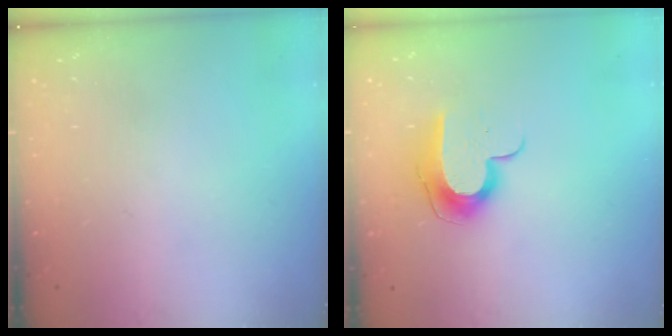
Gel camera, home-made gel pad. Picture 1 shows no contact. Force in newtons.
{"total": 10.1, "press": 10.0, "slide": 1.0}